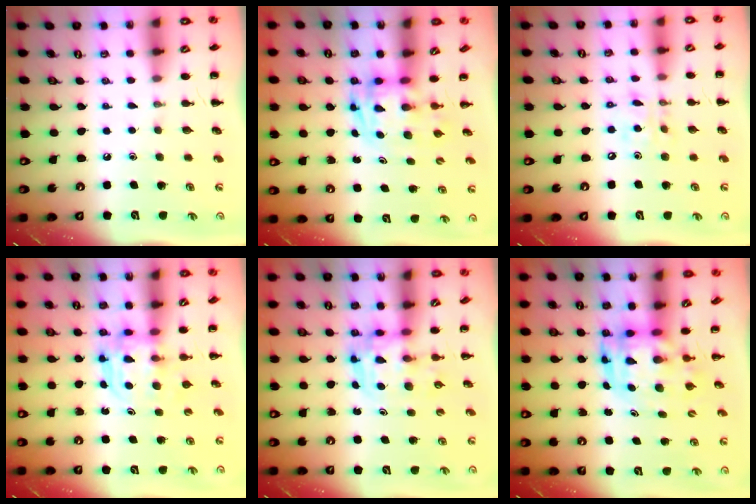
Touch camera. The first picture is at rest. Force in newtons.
{"total": 2.7, "press": 2.6, "slide": 0.5}
{"total": 9.1, "press": 8.9, "slide": 1.9}
{"total": 3.7, "press": 3.7, "slide": 0.2}
{"total": 3.4, "press": 3.3, "slide": 0.6}
{"total": 3.9, "press": 3.8, "slide": 0.8}